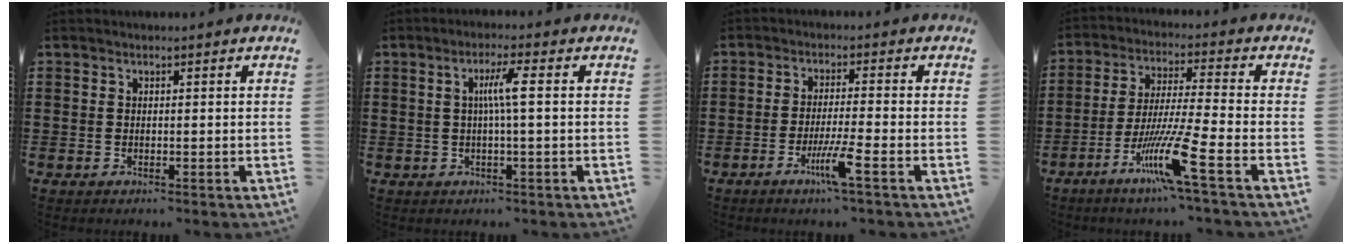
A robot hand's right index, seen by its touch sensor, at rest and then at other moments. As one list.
[{"total": 4.3, "force": [0.3, 0.0, 4.2], "torque": [-0.081, -0.001, -0.001]}, {"total": 5.6, "force": [-3.0, -0.3, 4.7], "torque": [-0.088, -0.014, -0.054]}, {"total": 11.0, "force": [-5.8, 0.1, 9.3], "torque": [-0.193, -0.009, -0.113]}]